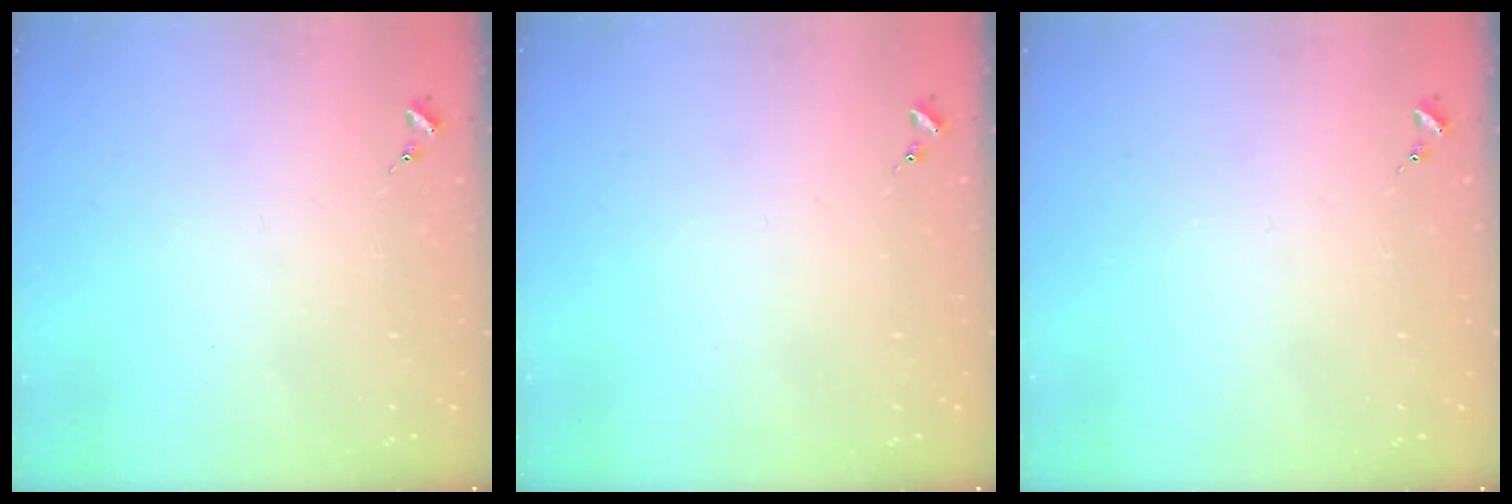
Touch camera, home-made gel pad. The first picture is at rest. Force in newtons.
{"total": 0.0}
{"total": 0.0}